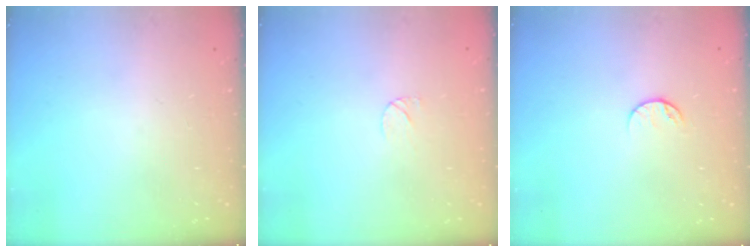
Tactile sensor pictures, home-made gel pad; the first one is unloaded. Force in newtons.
{"total": 4.2, "press": 4.1, "slide": 0.3}
{"total": 6.7, "press": 6.6, "slide": 0.7}